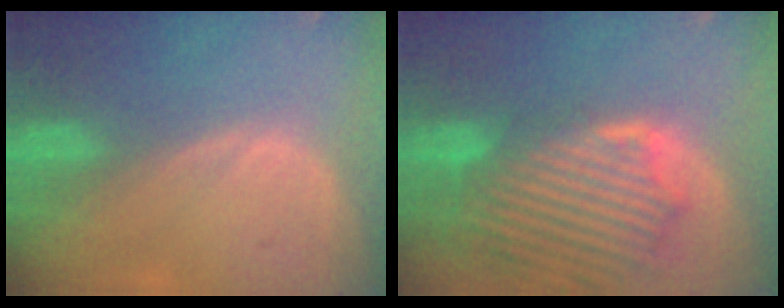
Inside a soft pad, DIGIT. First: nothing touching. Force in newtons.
{"total": 13.4, "press": 11.6, "slide": 6.6}